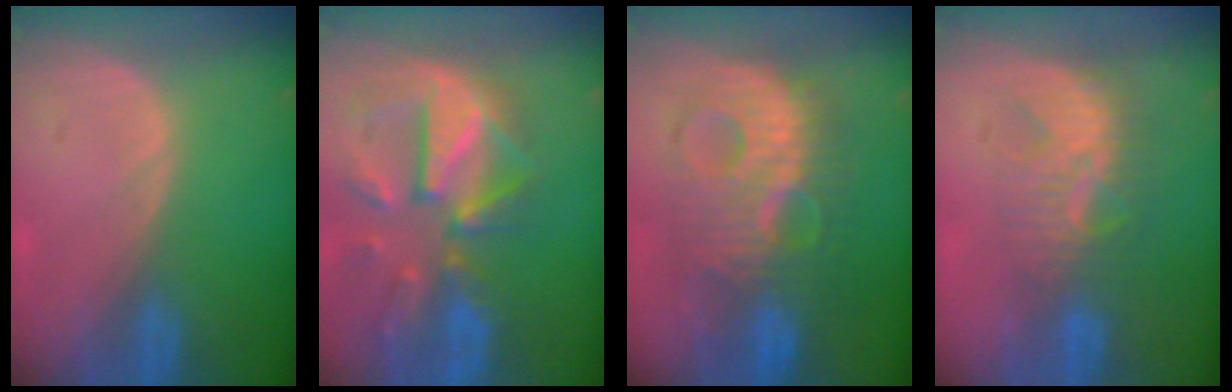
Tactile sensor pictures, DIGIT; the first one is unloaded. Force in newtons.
{"total": 12.1, "press": 10.5, "slide": 5.9}
{"total": 10.9, "press": 10.9, "slide": 0.5}
{"total": 7.8, "press": 7.2, "slide": 2.8}